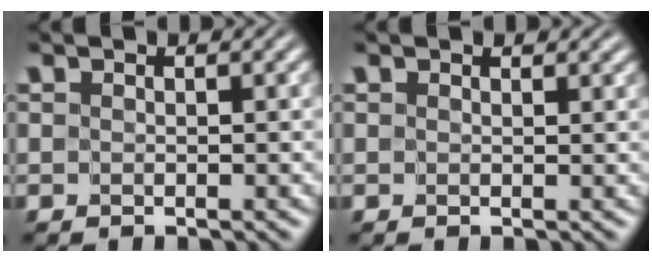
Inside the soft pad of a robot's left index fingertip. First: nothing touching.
{"total": 1.1, "force": [0.9, 0.4, 0.5], "torque": [-0.001, 0.001, 0.013]}